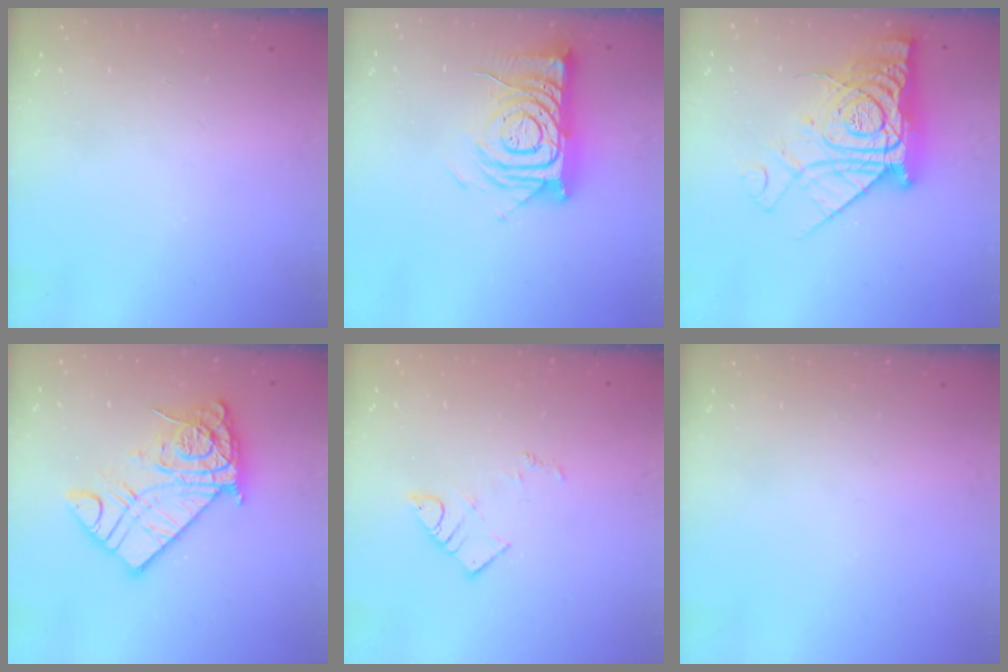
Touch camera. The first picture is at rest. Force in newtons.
{"total": 12.4, "press": 12.4, "slide": 0.9}
{"total": 17.7, "press": 17.6, "slide": 1.8}
{"total": 14.2, "press": 14.1, "slide": 1.5}
{"total": 4.9, "press": 4.9, "slide": 0.3}
{"total": 0.0}